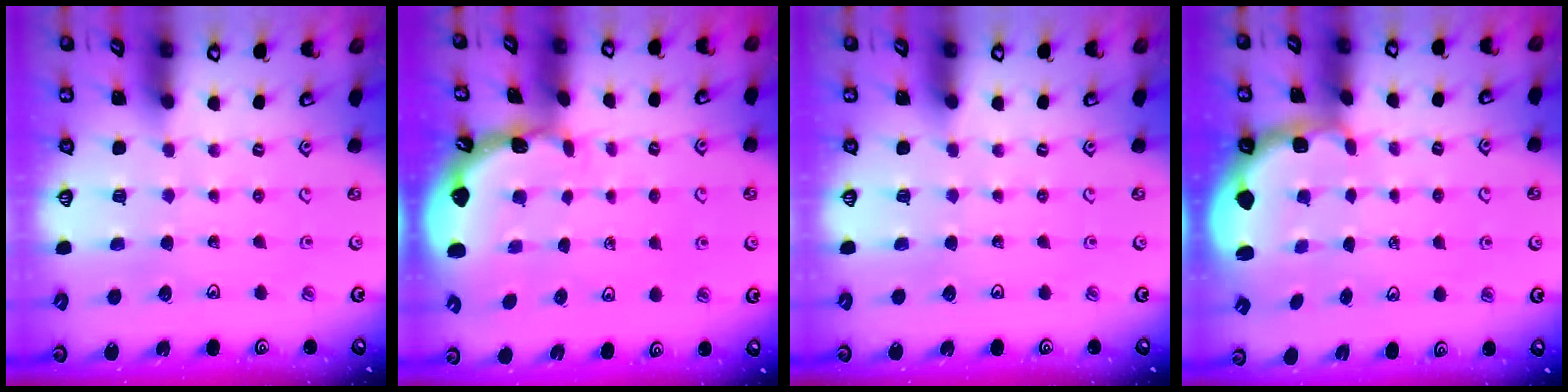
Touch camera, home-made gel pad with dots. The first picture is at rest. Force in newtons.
{"total": 1.6, "press": 1.5, "slide": 0.1}
{"total": 0.0}
{"total": 2.4, "press": 1.2, "slide": 2.1}